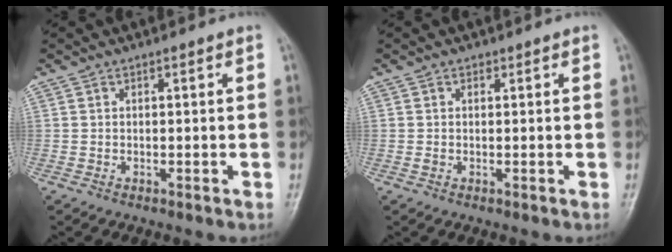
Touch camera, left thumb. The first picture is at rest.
{"total": 0.9, "force": [0.2, 0.8, 0.4], "torque": [-0.004, 0.000, 0.002]}